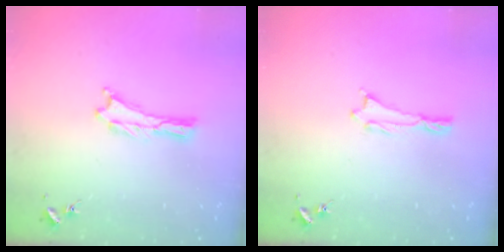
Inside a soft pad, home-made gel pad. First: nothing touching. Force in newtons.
{"total": 0.0}